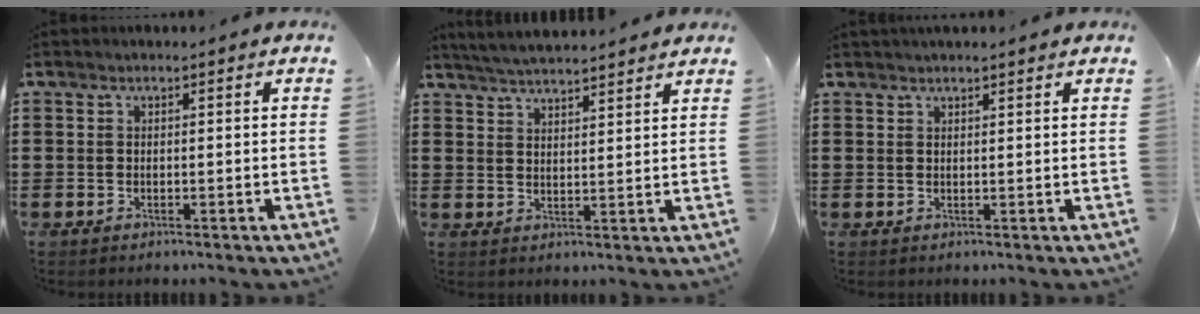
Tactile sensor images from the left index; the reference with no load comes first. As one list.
[{"total": 4.1, "force": [4.0, -0.4, 0.6], "torque": [-0.024, -0.014, 0.072]}, {"total": 1.4, "force": [1.3, 0.1, 0.4], "torque": [-0.009, 0.001, 0.026]}]